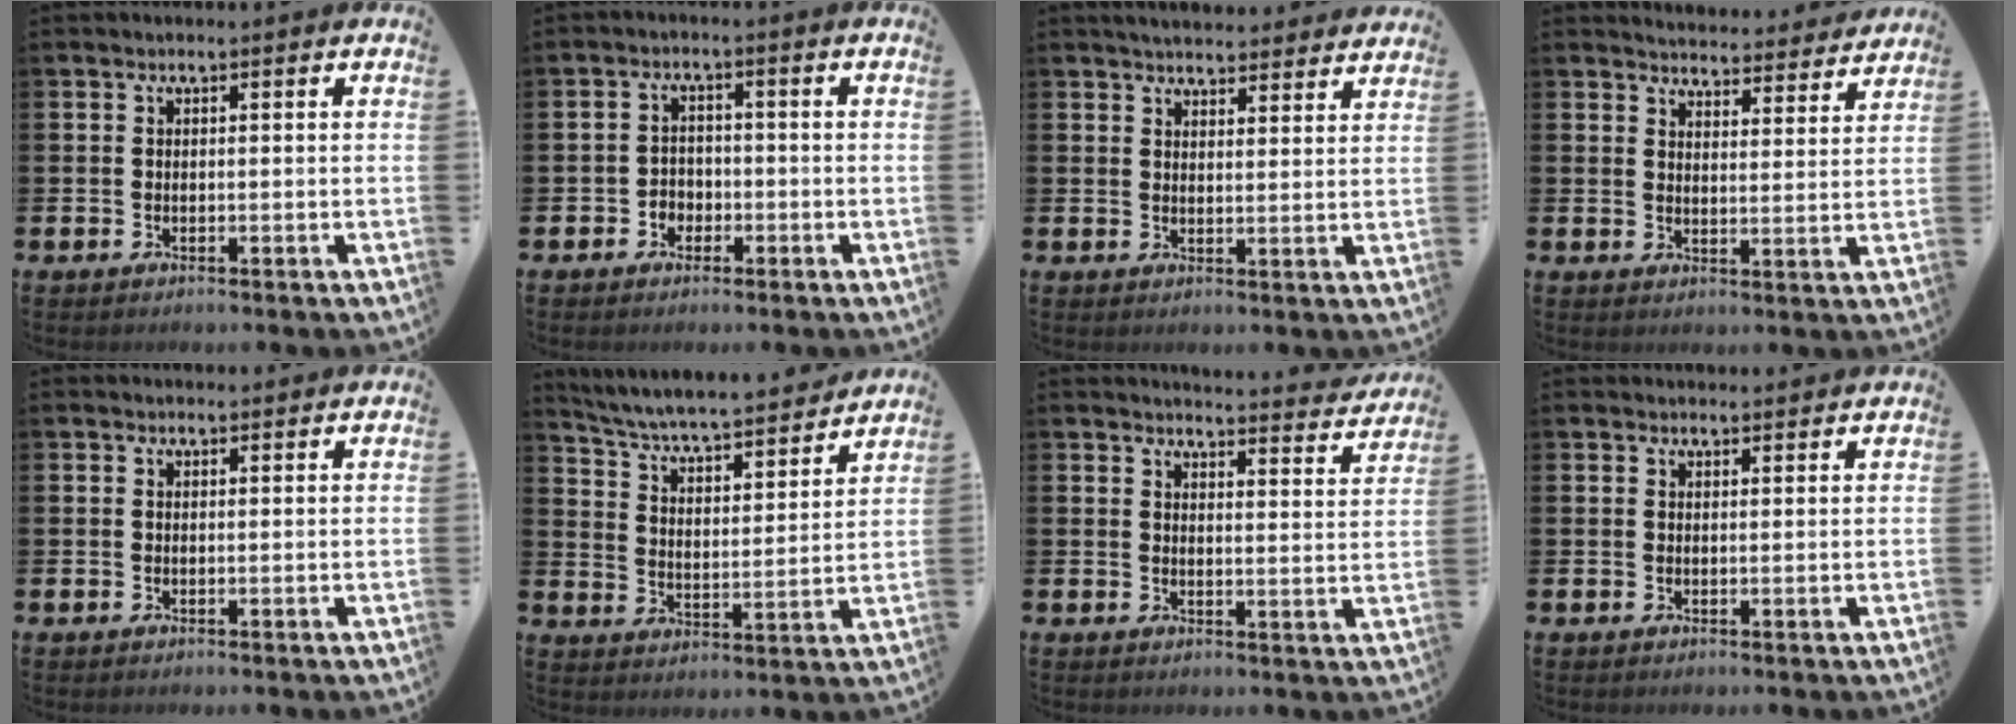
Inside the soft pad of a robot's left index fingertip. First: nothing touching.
{"total": 2.5, "force": [-1.4, 1.9, 0.5], "torque": [-0.014, 0.004, -0.033]}
{"total": 4.1, "force": [4.1, 0.5, 0.2], "torque": [-0.011, -0.025, 0.074]}
{"total": 4.5, "force": [4.5, 0.5, -0.1], "torque": [-0.003, -0.043, 0.076]}
{"total": 0.7, "force": [0.6, 0.1, 0.0], "torque": [0.006, -0.002, 0.010]}
{"total": 6.2, "force": [5.8, 0.5, 2.1], "torque": [-0.069, -0.052, 0.093]}
{"total": 4.3, "force": [4.2, 0.0, 0.4], "torque": [0.001, -0.039, 0.069]}
{"total": 1.5, "force": [1.5, 0.2, -0.1], "torque": [0.007, -0.007, 0.026]}